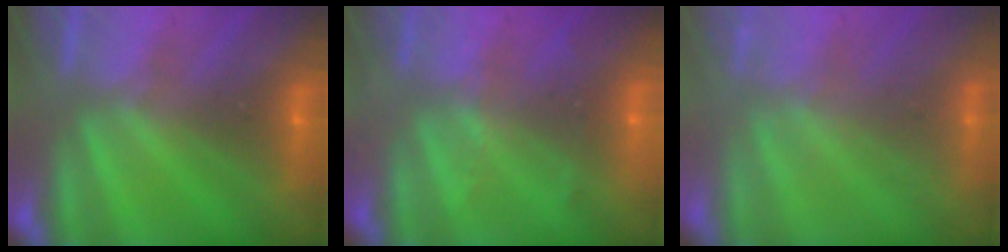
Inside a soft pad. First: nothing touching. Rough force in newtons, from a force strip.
{"total": 2.3}
{"total": 1.9}